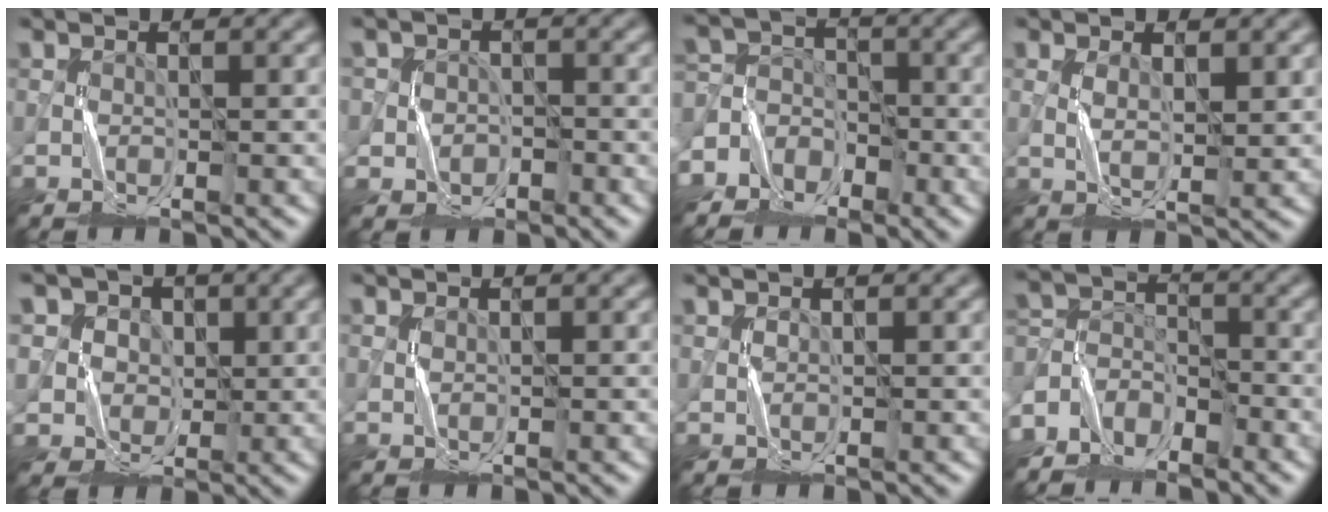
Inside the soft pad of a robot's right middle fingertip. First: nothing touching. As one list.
[{"total": 3.1, "force": [-0.6, 3.1, 0.4], "torque": [0.003, 0.007, -0.028]}, {"total": 6.1, "force": [-3.8, 4.8, 0.3], "torque": [0.009, 0.013, -0.093]}, {"total": 1.9, "force": [0.5, 0.7, 1.6], "torque": [-0.040, -0.002, 0.014]}, {"total": 5.5, "force": [2.2, 4.9, 1.3], "torque": [-0.035, 0.004, 0.034]}, {"total": 0.0}, {"total": 0.6, "force": [0.5, 0.3, 0.0], "torque": [-0.004, 0.000, 0.013]}, {"total": 5.0, "force": [-4.4, 2.3, 0.5], "torque": [-0.006, 0.004, -0.094]}]